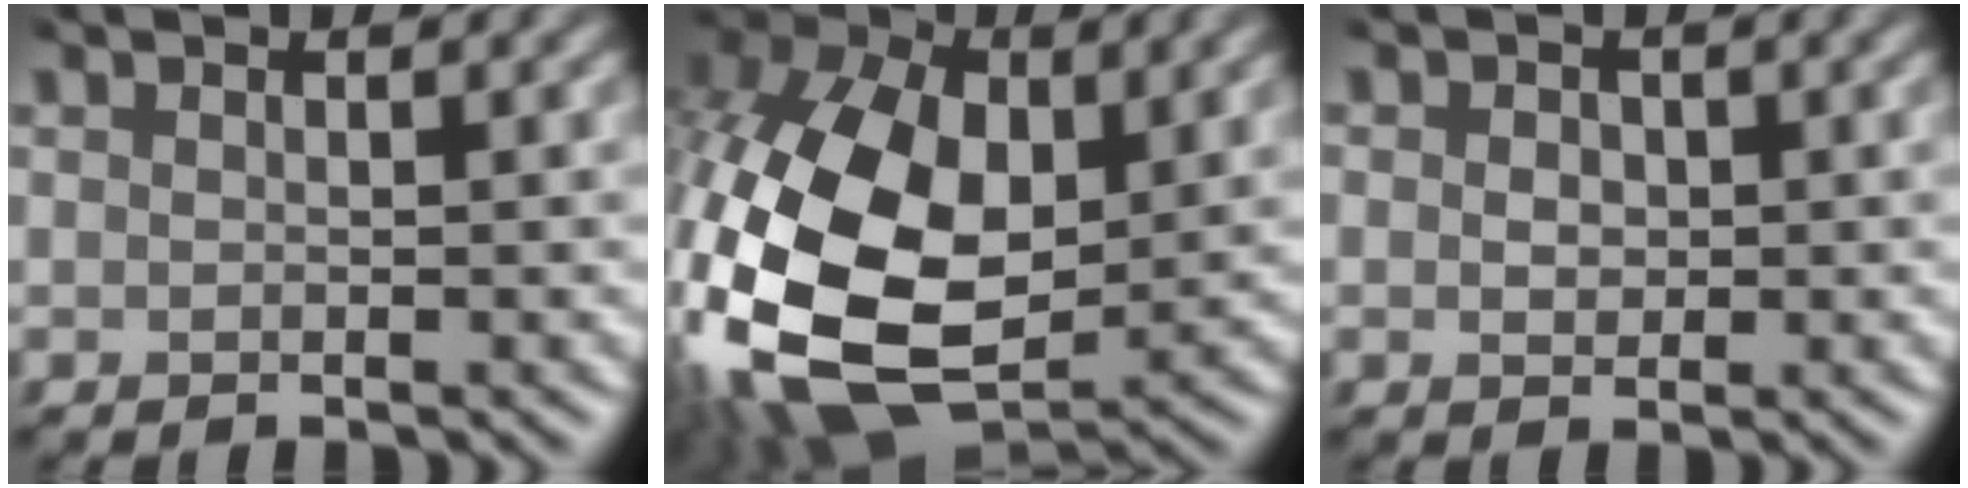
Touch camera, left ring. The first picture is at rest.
{"total": 16.2, "force": [-2.3, 10.7, 12.0], "torque": [-0.271, -0.032, -0.034]}
{"total": 1.1, "force": [-0.4, 1.0, 0.4], "torque": [-0.014, -0.006, 0.002]}